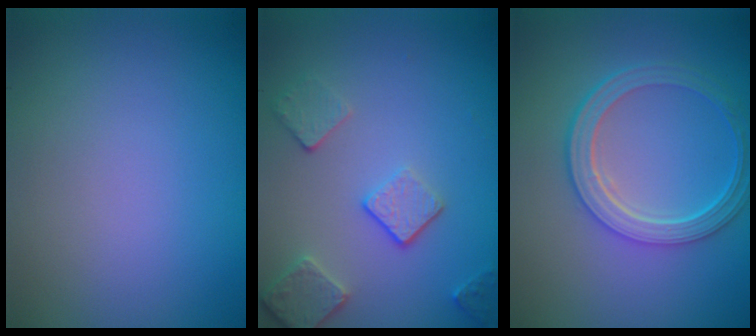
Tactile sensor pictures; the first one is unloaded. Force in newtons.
{"total": 3.7, "press": 3.0, "slide": 2.3}
{"total": 4.8, "press": 3.5, "slide": 3.2}